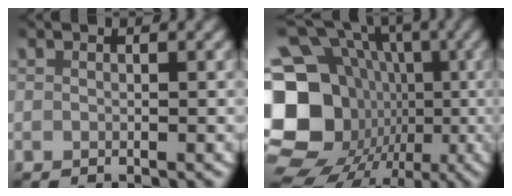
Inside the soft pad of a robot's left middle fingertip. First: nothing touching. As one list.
[{"total": 20.3, "force": [-0.7, 17.5, 10.3], "torque": [-0.206, -0.045, -0.016]}]